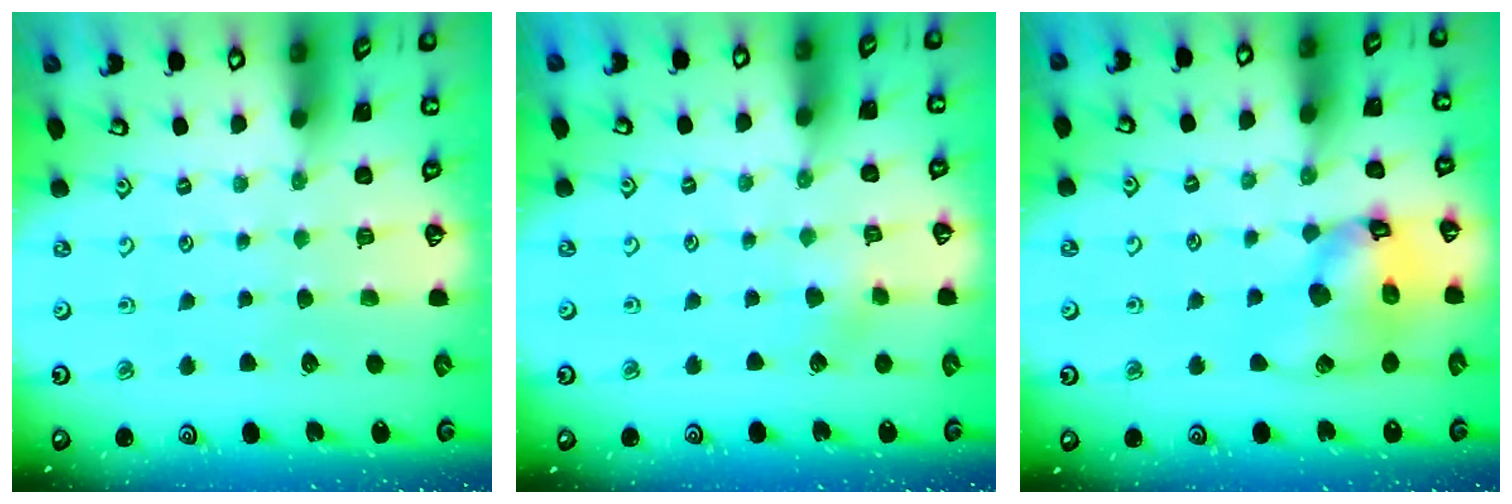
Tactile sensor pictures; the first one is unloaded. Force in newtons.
{"total": 2.9, "press": 2.9, "slide": 0.3}
{"total": 14.1, "press": 13.9, "slide": 2.0}